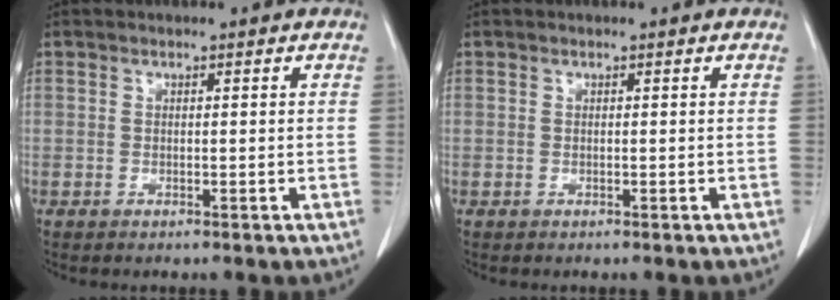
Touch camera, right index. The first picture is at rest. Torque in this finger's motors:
{"motor_torque": [0.00, 0.00, 0.00, 0.00]}